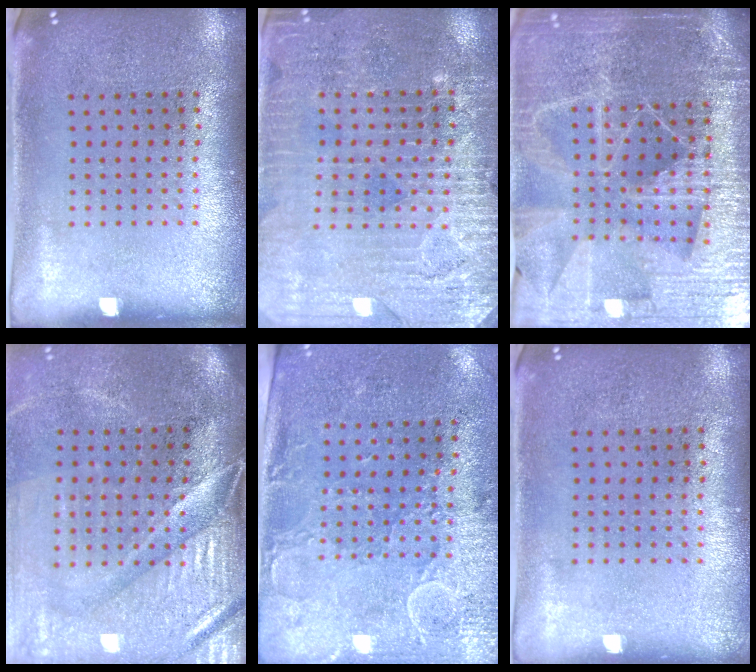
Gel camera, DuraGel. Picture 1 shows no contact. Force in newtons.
{"total": 3.2, "press": 3.1, "slide": 0.8}
{"total": 5.6, "press": 4.9, "slide": 2.6}
{"total": 4.6, "press": 3.9, "slide": 2.4}
{"total": 3.0, "press": 2.5, "slide": 1.6}
{"total": 0.0}